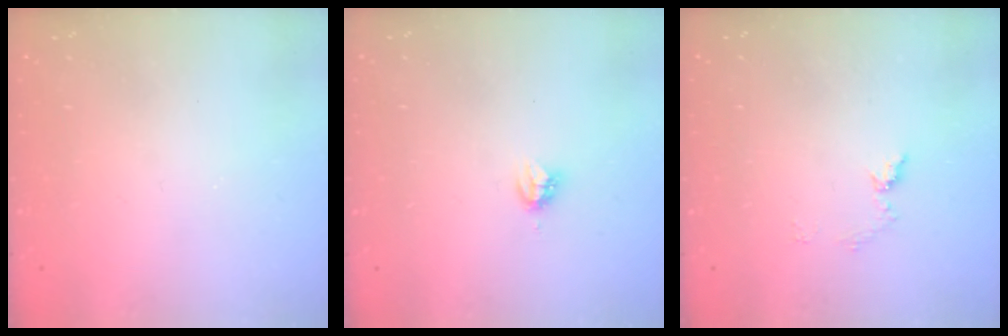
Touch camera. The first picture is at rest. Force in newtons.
{"total": 3.9, "press": 3.9, "slide": 0.5}
{"total": 6.4, "press": 6.4, "slide": 0.7}